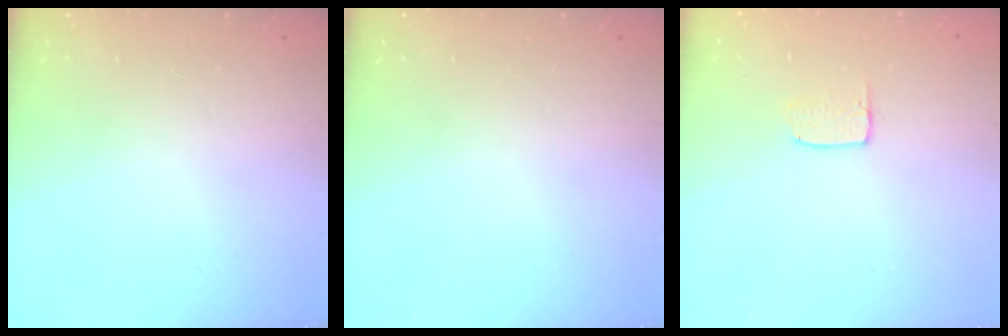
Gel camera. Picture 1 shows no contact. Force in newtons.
{"total": 0.0}
{"total": 3.6, "press": 3.6, "slide": 0.3}